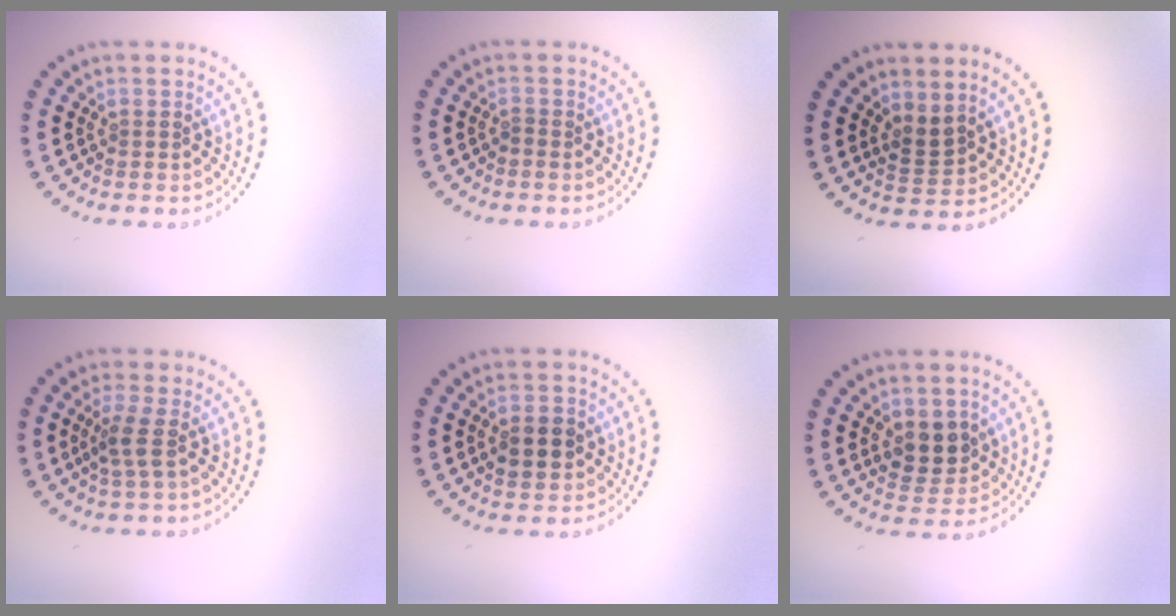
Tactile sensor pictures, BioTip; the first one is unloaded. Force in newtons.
{"total": 0.5, "press": 0.1, "slide": 0.5}
{"total": 1.8, "press": 1.3, "slide": 1.3}
{"total": 2.0, "press": 1.6, "slide": 1.3}
{"total": 3.5, "press": 3.5, "slide": 0.2}
{"total": 3.4, "press": 3.3, "slide": 0.9}